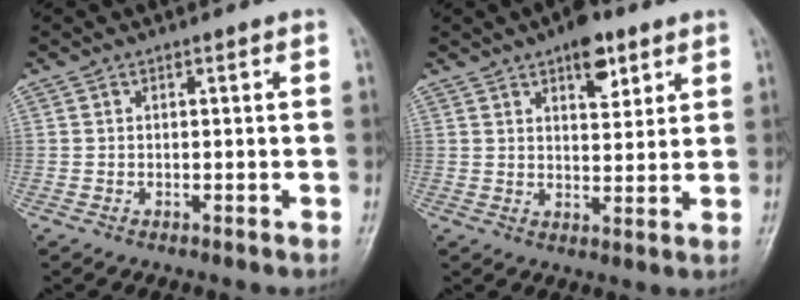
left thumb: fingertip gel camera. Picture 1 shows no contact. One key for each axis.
{"total": 7.4, "fx": 4.4, "fy": 3.5, "fz": 4.9, "tx": -0.044, "ty": -0.020, "tz": 0.060}